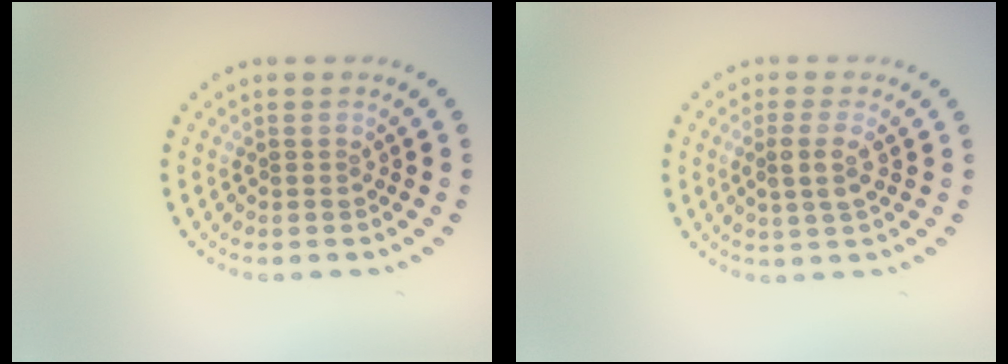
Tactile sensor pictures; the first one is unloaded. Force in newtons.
{"total": 1.8, "press": 1.7, "slide": 0.6}